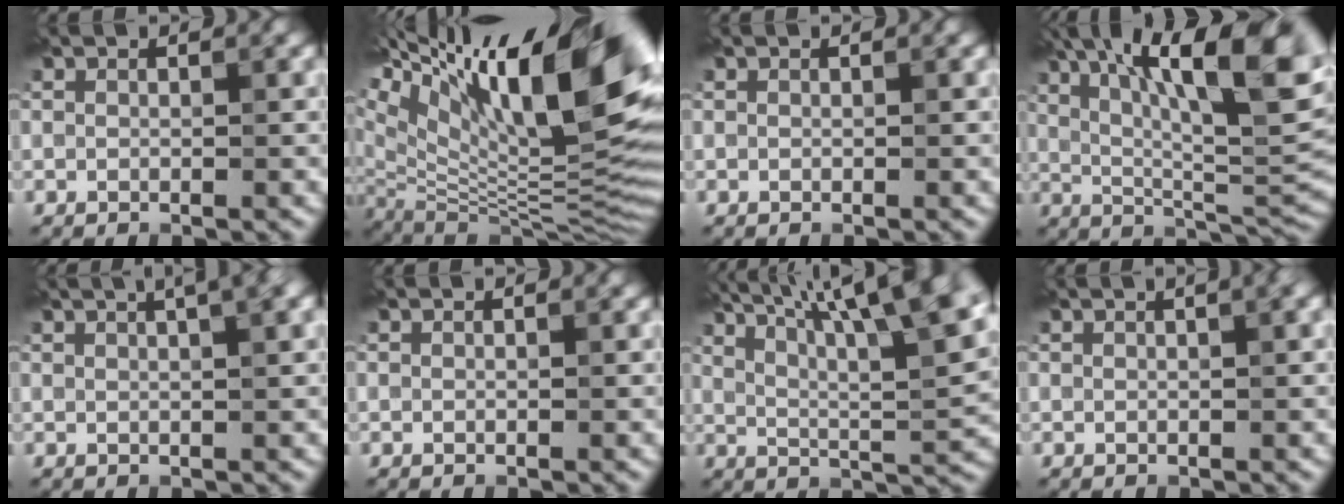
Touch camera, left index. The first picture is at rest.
{"total": 19.7, "force": [9.1, 6.6, 16.2], "torque": [-0.235, 0.037, 0.157]}
{"total": 0.0}
{"total": 14.6, "force": [5.9, 4.1, 12.7], "torque": [-0.188, 0.014, 0.098]}
{"total": 5.8, "force": [3.3, 2.1, 4.3], "torque": [-0.030, 0.036, 0.016]}
{"total": 0.0}
{"total": 14.2, "force": [8.3, 3.5, 11.0], "torque": [-0.154, 0.025, 0.117]}
{"total": 2.5, "force": [1.2, 0.9, 2.0], "torque": [-0.012, 0.003, 0.008]}